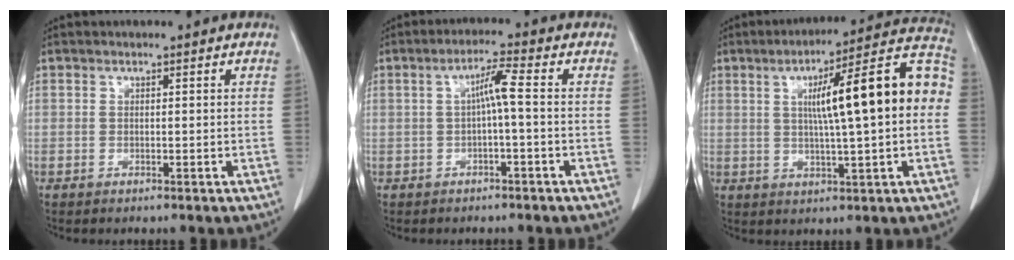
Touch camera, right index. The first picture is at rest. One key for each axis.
{"total": 3.9, "fx": -0.1, "fy": 0.0, "fz": 3.9, "tx": -0.071, "ty": 0.014, "tz": 0.000}
{"total": 16.6, "fx": 1.9, "fy": 1.4, "fz": 16.5, "tx": -0.238, "ty": 0.035, "tz": 0.022}